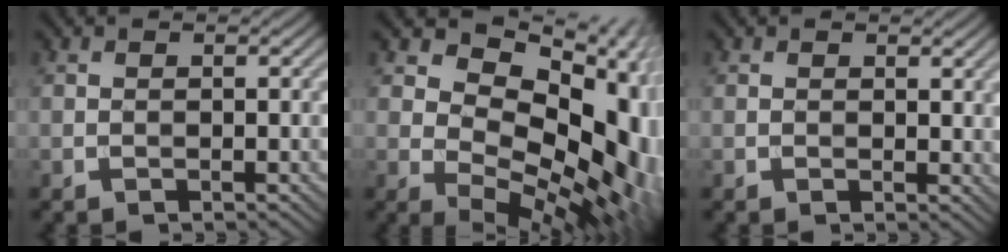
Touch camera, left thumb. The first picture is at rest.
{"total": 16.7, "force": [3.9, 10.6, 12.3], "torque": [-0.157, 0.010, 0.078]}
{"total": 0.9, "force": [0.6, 0.6, 0.5], "torque": [-0.005, -0.003, 0.012]}